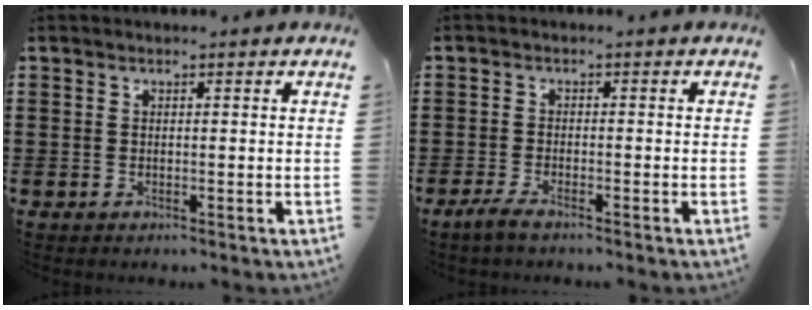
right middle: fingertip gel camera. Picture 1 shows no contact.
{"total": 1.9, "force": [-1.4, 0.2, 1.3], "torque": [-0.029, -0.001, -0.030]}